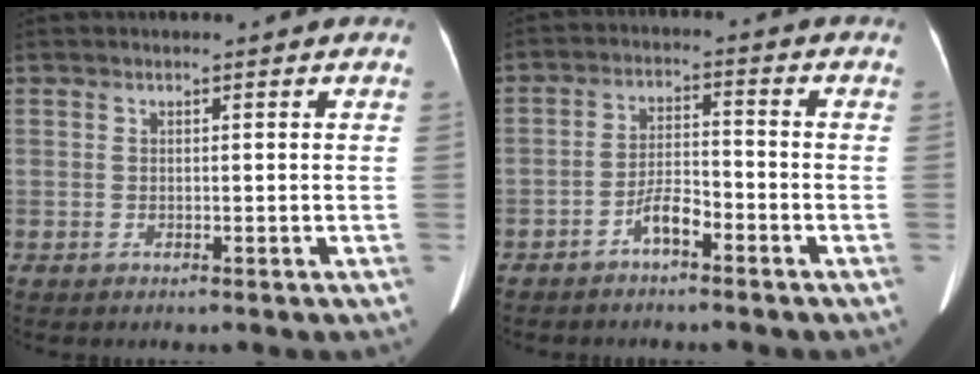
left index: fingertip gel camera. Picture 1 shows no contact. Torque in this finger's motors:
{"motor_torque": [0.10, 0.07, 0.07, 0.01]}